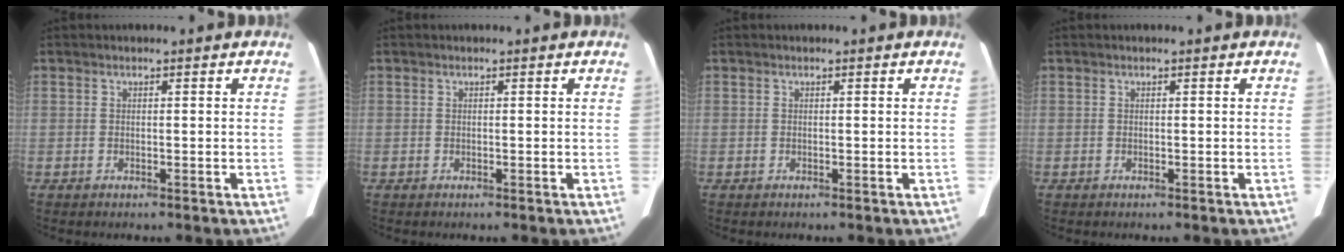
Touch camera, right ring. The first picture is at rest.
{"total": 0.0}
{"total": 0.0}
{"total": 0.0}